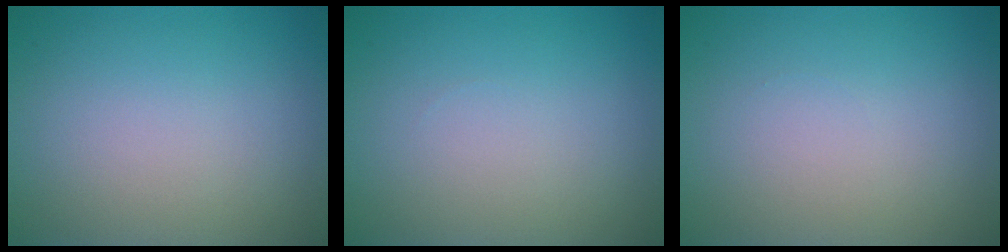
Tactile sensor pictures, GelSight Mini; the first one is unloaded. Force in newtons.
{"total": 0.0}
{"total": 0.0}